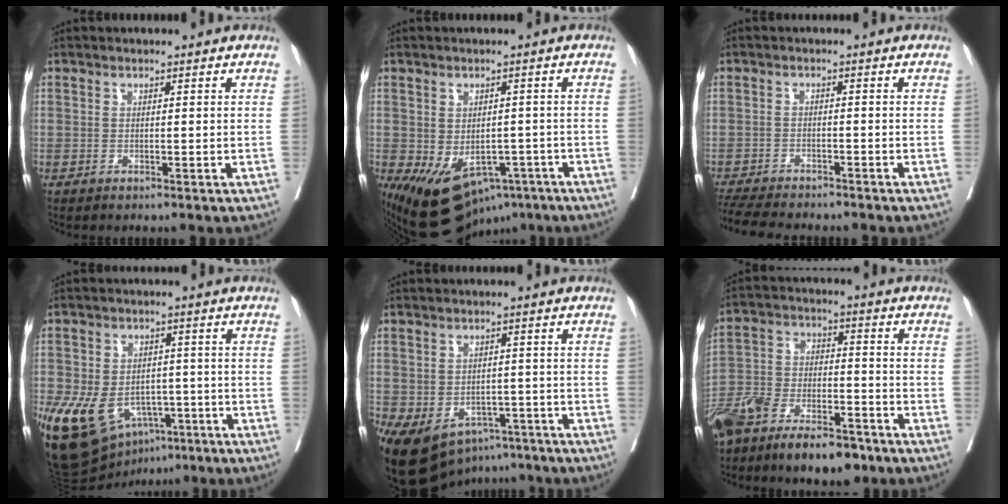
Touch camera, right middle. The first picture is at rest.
{"total": 11.7, "force": [-6.3, 7.4, 6.4], "torque": [-0.108, 0.005, -0.082]}
{"total": 10.6, "force": [-9.5, 1.9, 4.2], "torque": [-0.073, -0.015, -0.144]}
{"total": 15.6, "force": [-6.6, 10.6, 9.3], "torque": [-0.197, -0.002, -0.091]}
{"total": 12.1, "force": [-7.5, 8.0, 5.1], "torque": [-0.098, 0.015, -0.107]}
{"total": 13.7, "force": [-10.2, 4.8, 7.8], "torque": [-0.147, -0.002, -0.184]}